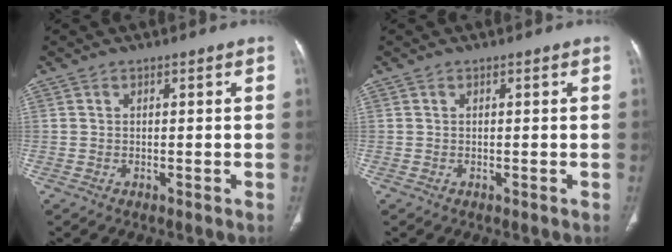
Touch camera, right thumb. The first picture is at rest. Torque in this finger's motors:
{"motor_torque": [-0.05, 0.05, -0.02, 0.01, 0.01]}